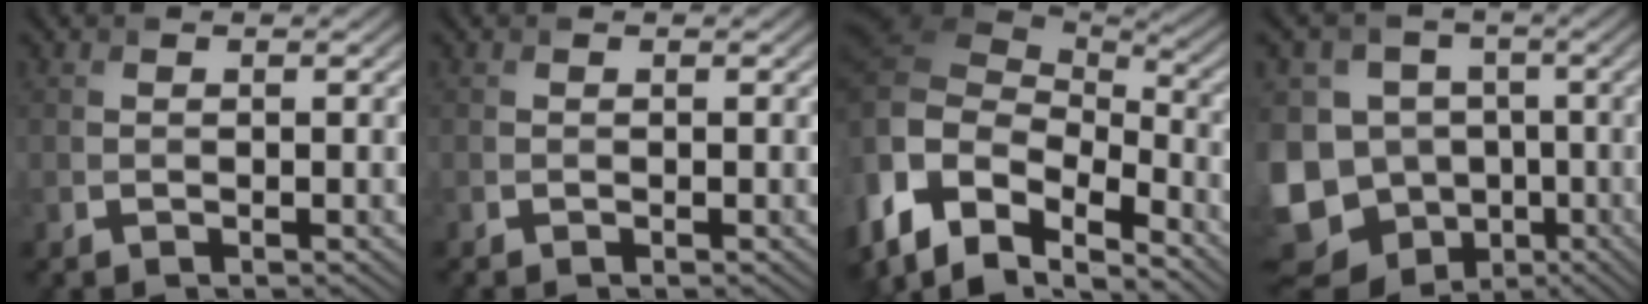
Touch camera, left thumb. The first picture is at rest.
{"total": 0.6, "force": [-0.6, -0.2, 0.1], "torque": [-0.004, -0.005, -0.011]}
{"total": 15.1, "force": [-4.6, 9.7, 10.7], "torque": [-0.254, -0.026, -0.053]}
{"total": 15.9, "force": [-5.3, 13.3, 6.9], "torque": [-0.216, -0.005, -0.085]}